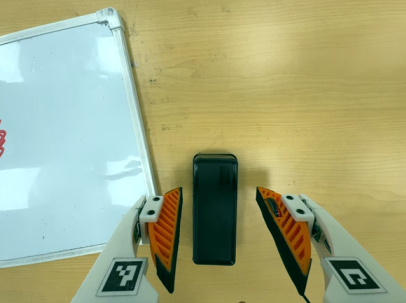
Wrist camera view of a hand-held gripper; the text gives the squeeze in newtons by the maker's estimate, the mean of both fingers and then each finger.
{"total": 0.0}